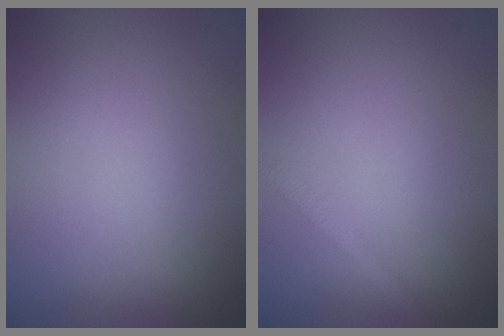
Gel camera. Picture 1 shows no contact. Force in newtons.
{"total": 1.6, "press": 1.6, "slide": 0.1}